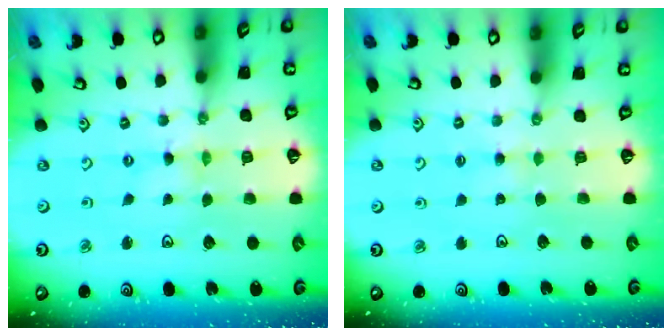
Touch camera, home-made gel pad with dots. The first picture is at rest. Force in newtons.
{"total": 2.7, "press": 2.7, "slide": 0.3}